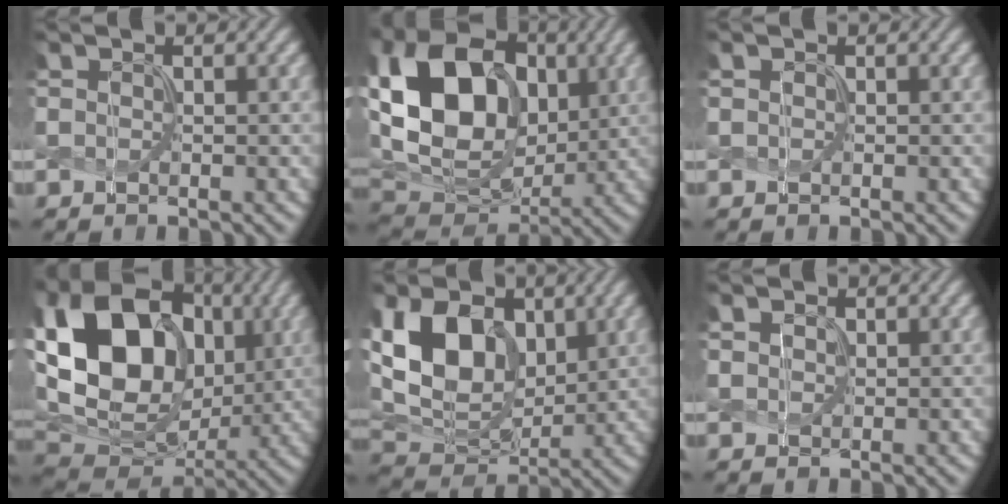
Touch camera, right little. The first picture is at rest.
{"total": 13.8, "force": [2.6, 9.9, 9.2], "torque": [-0.185, 0.015, 0.043]}
{"total": 0.0}
{"total": 16.0, "force": [2.8, 11.8, 10.5], "torque": [-0.208, 0.018, 0.047]}
{"total": 10.5, "force": [2.9, 7.3, 7.0], "torque": [-0.155, 0.005, 0.044]}
{"total": 0.8, "force": [0.4, 0.6, 0.3], "torque": [-0.009, -0.001, 0.010]}